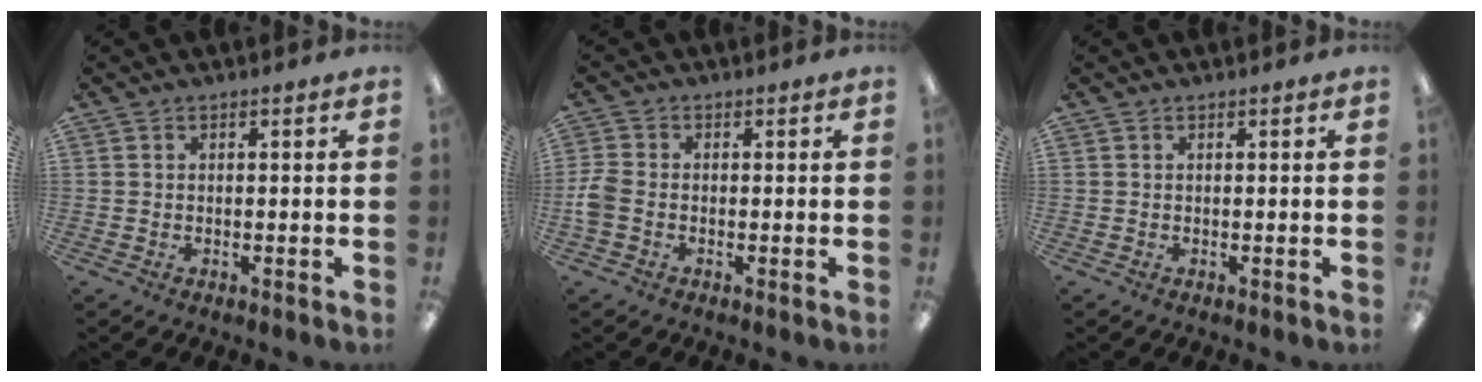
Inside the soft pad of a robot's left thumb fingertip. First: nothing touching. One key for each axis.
{"total": 4.5, "fx": -1.1, "fy": 3.1, "fz": 3.1, "tx": -0.070, "ty": 0.003, "tz": -0.021}
{"total": 0.0}